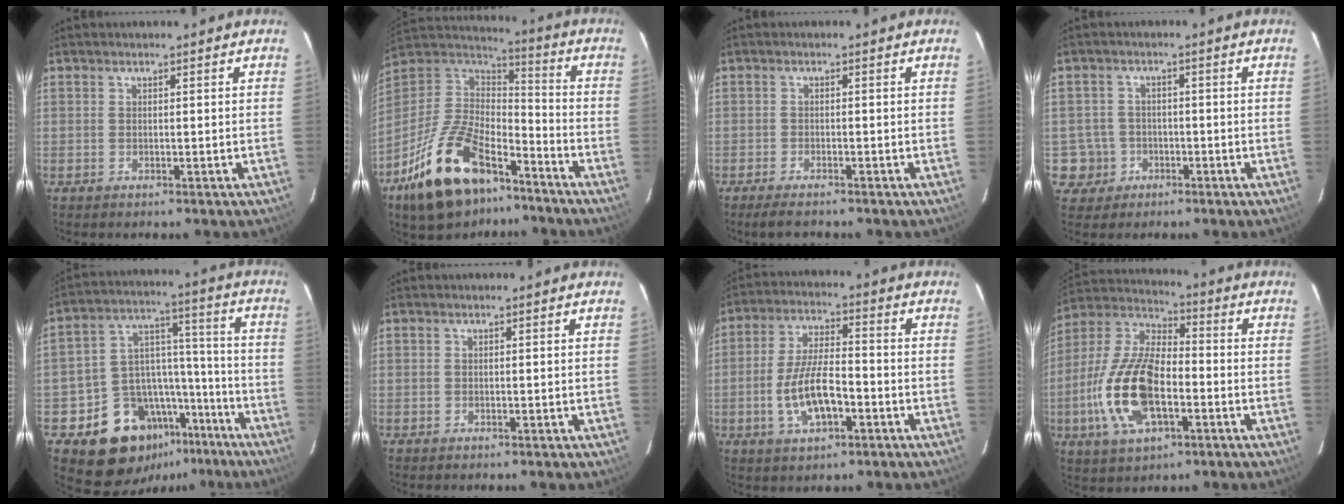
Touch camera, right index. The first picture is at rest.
{"total": 23.2, "force": [-14.2, 11.5, 14.2], "torque": [-0.299, -0.005, -0.240]}
{"total": 3.9, "force": [-3.3, 0.7, 1.9], "torque": [-0.049, -0.014, -0.060]}
{"total": 5.2, "force": [-1.7, 4.9, 0.1], "torque": [-0.010, 0.025, -0.026]}
{"total": 18.2, "force": [-11.9, 12.4, 6.2], "torque": [-0.130, 0.068, -0.158]}
{"total": 0.0}
{"total": 10.6, "force": [-3.5, 3.9, 9.2], "torque": [-0.185, 0.000, -0.058]}
{"total": 17.6, "force": [-4.9, 8.1, 14.9], "torque": [-0.322, -0.004, -0.093]}